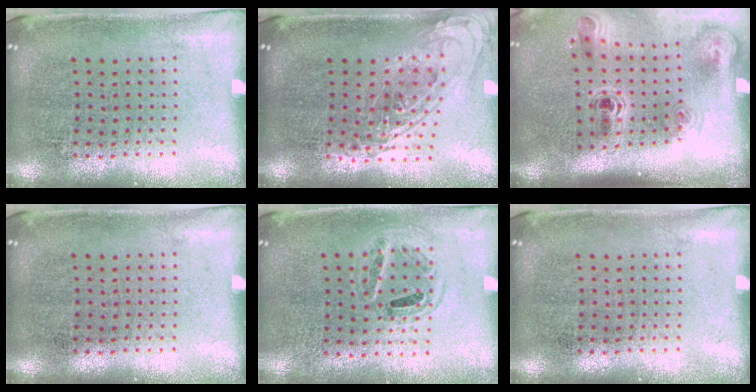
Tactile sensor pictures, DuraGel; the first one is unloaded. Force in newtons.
{"total": 1.1, "press": 1.0, "slide": 0.4}
{"total": 2.3, "press": 1.5, "slide": 1.7}
{"total": 0.0}
{"total": 0.9, "press": 0.9, "slide": 0.3}
{"total": 0.0}